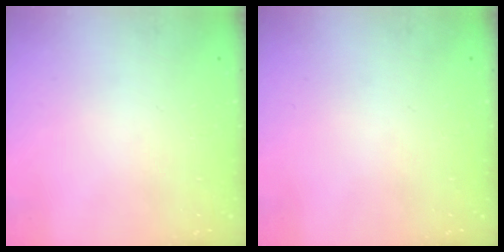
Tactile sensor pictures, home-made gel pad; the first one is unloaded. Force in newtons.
{"total": 0.0}